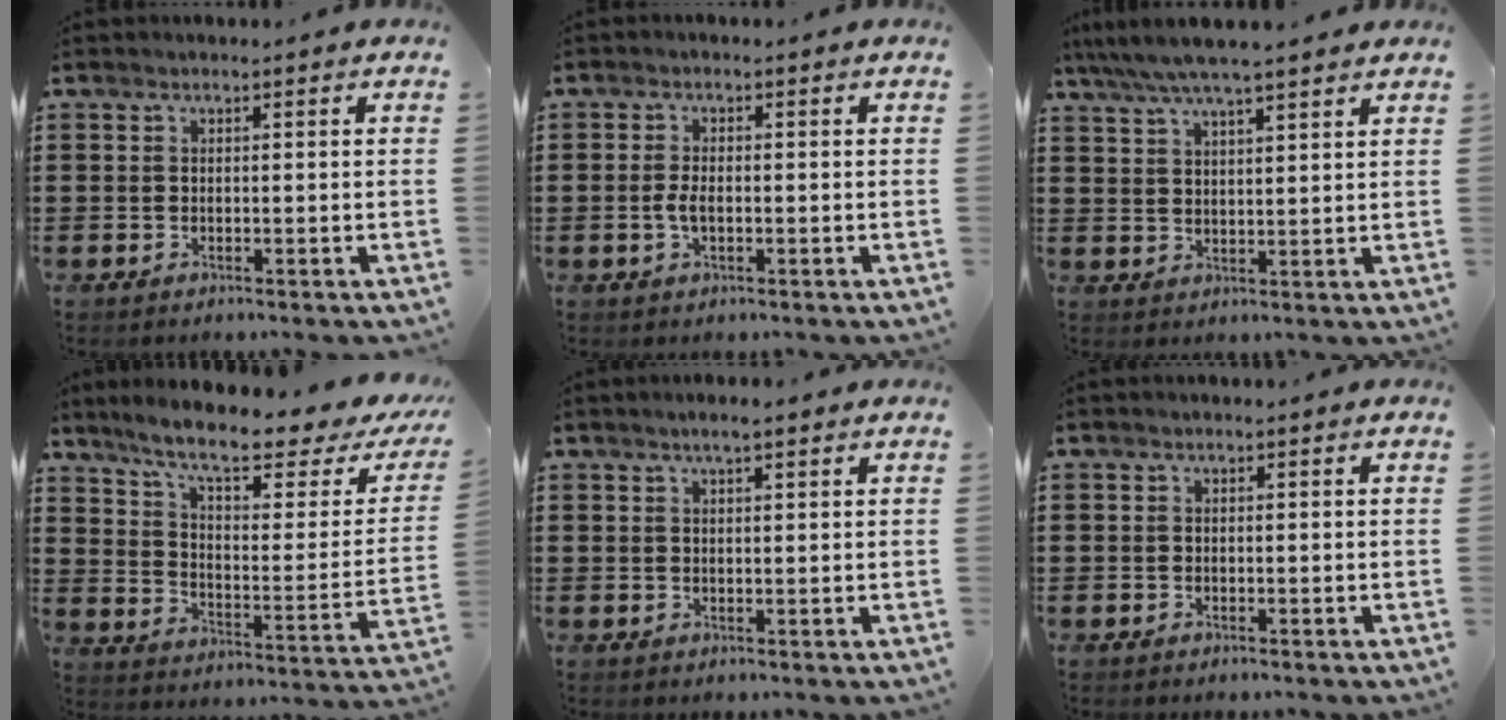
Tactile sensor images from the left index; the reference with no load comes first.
{"total": 2.6, "force": [-0.5, 1.1, 2.3], "torque": [-0.059, -0.004, -0.013]}
{"total": 5.2, "force": [4.4, 0.1, 2.6], "torque": [-0.064, -0.014, 0.077]}
{"total": 10.3, "force": [8.2, 1.0, 6.2], "torque": [-0.127, -0.056, 0.133]}
{"total": 2.3, "force": [1.6, 0.4, 1.5], "torque": [-0.031, 0.004, 0.028]}
{"total": 0.0}